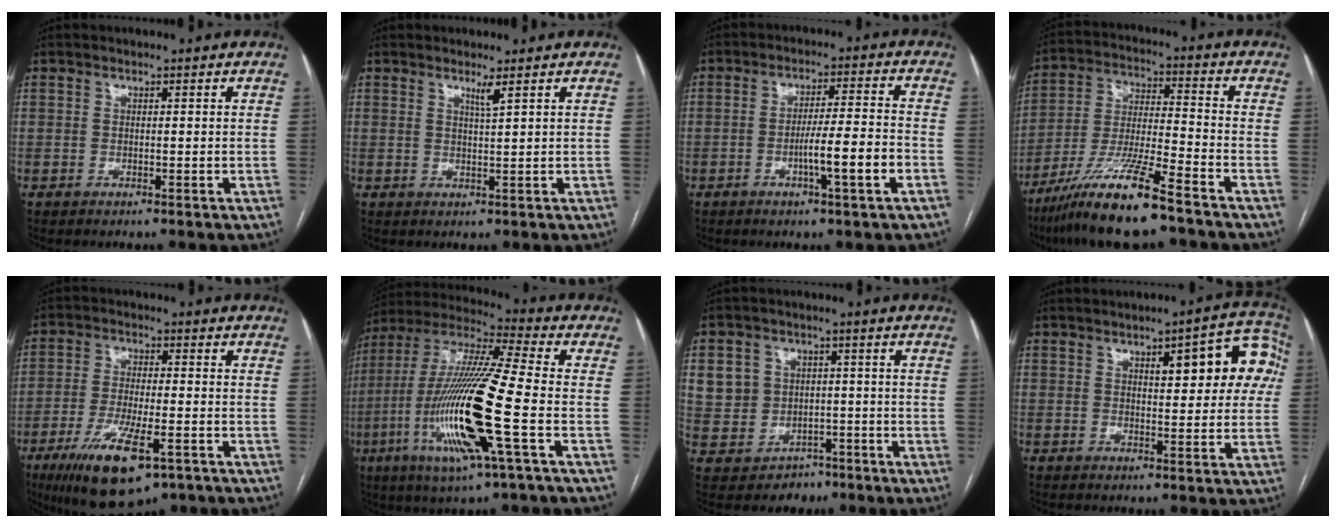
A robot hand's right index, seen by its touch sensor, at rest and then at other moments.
{"total": 1.7, "force": [1.2, -0.5, 1.0], "torque": [-0.022, -0.013, 0.024]}
{"total": 7.5, "force": [-2.8, -0.3, 6.9], "torque": [-0.112, 0.004, -0.045]}
{"total": 14.1, "force": [-10.0, 0.5, 9.9], "torque": [-0.199, -0.028, -0.183]}
{"total": 13.0, "force": [-7.0, 3.7, 10.3], "torque": [-0.192, -0.023, -0.107]}
{"total": 20.2, "force": [-5.5, 0.9, 19.4], "torque": [-0.414, -0.021, -0.108]}
{"total": 8.9, "force": [-0.9, 8.7, 1.6], "torque": [-0.048, 0.024, 0.011]}
{"total": 11.4, "force": [3.3, 3.5, 10.4], "torque": [-0.115, 0.028, 0.036]}